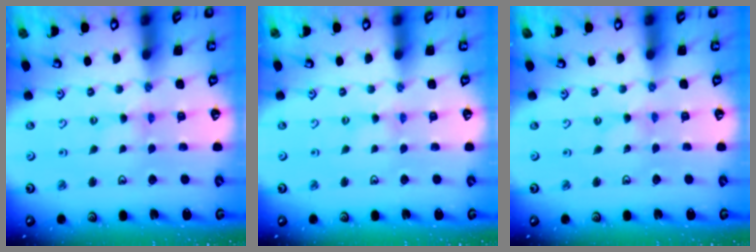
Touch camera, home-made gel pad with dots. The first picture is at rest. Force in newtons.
{"total": 0.0}
{"total": 0.0}